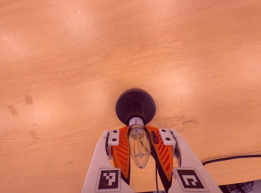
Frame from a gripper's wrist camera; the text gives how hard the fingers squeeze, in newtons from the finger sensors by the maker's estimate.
{"total": 23.0, "left": 25.6, "right": 20.5}